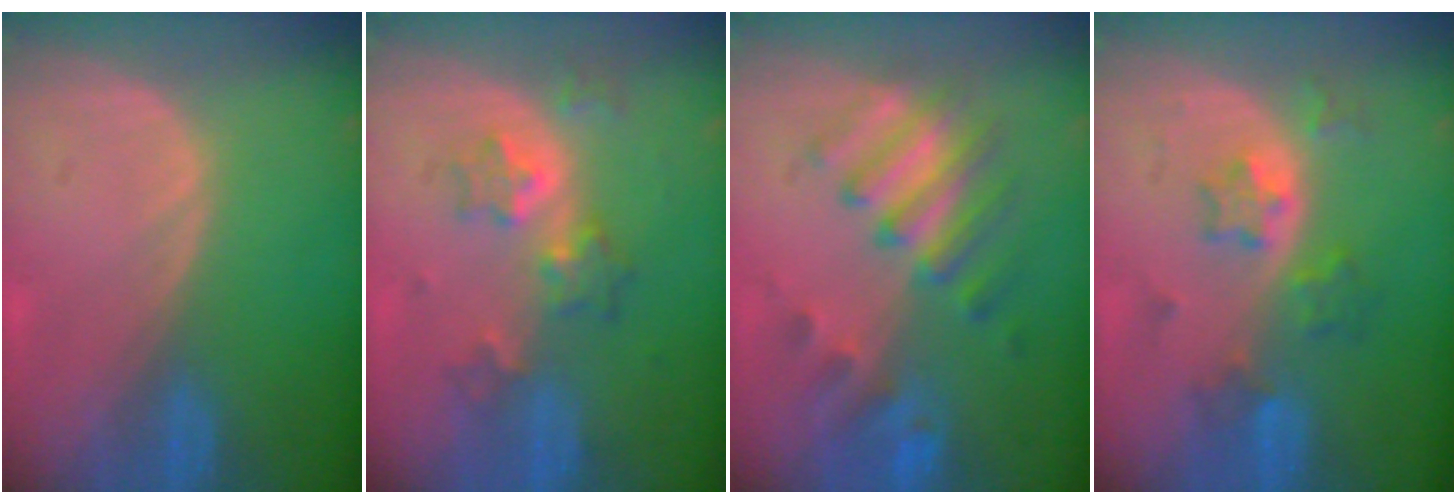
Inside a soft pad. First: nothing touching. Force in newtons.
{"total": 6.4, "press": 5.5, "slide": 3.2}
{"total": 7.9, "press": 7.7, "slide": 1.7}
{"total": 5.7, "press": 5.3, "slide": 2.3}